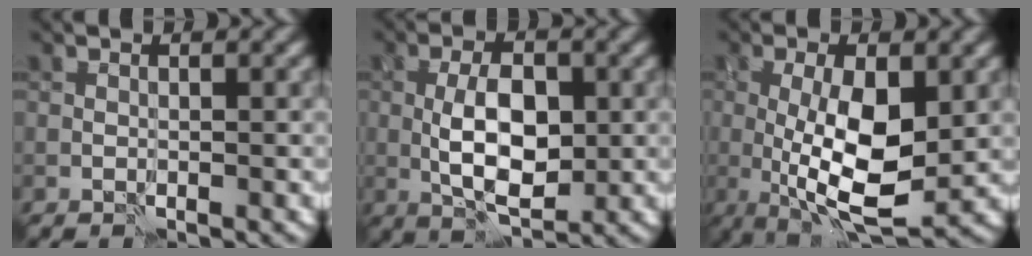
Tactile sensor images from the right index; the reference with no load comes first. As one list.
[{"total": 6.3, "force": [-0.4, 3.1, 5.4], "torque": [-0.098, 0.000, -0.008]}, {"total": 8.9, "force": [-0.3, 3.3, 8.2], "torque": [-0.153, -0.012, -0.003]}]